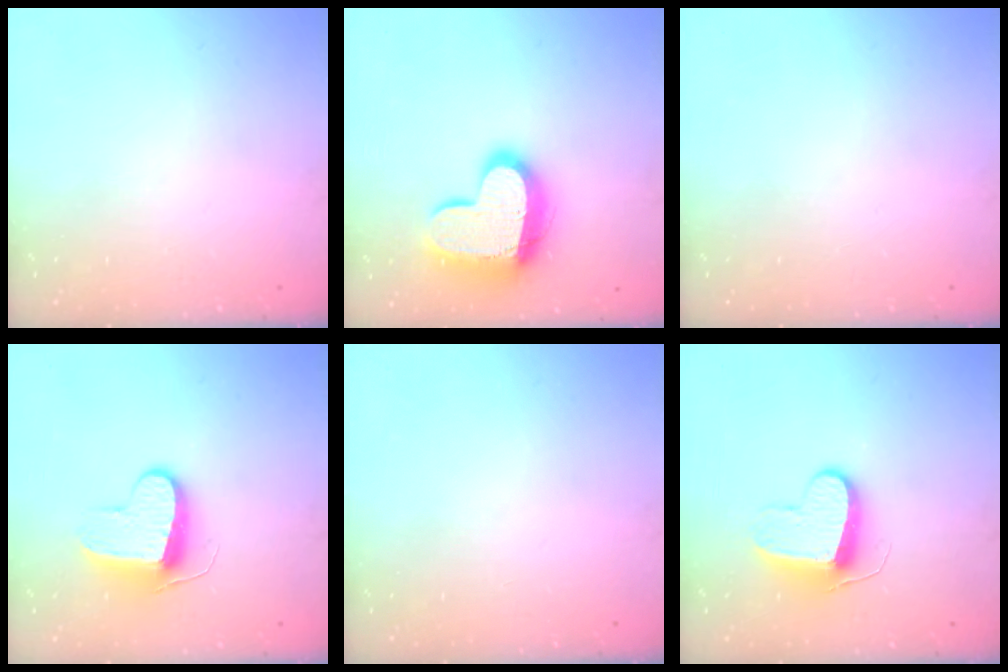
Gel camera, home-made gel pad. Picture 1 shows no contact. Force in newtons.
{"total": 16.2, "press": 16.2, "slide": 1.4}
{"total": 0.0}
{"total": 9.6, "press": 9.6, "slide": 0.2}
{"total": 0.0}
{"total": 9.7, "press": 9.7, "slide": 0.4}